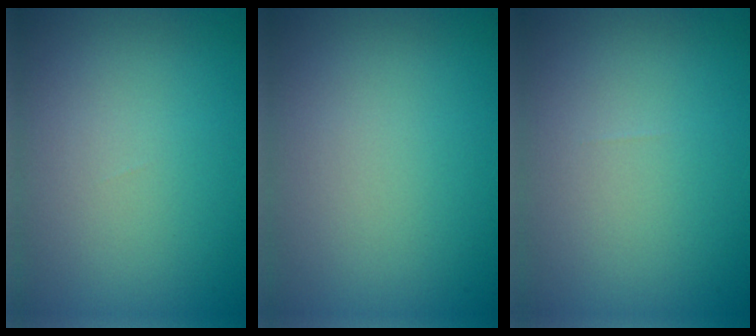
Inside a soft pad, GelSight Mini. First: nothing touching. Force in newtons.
{"total": 0.0}
{"total": 0.0}